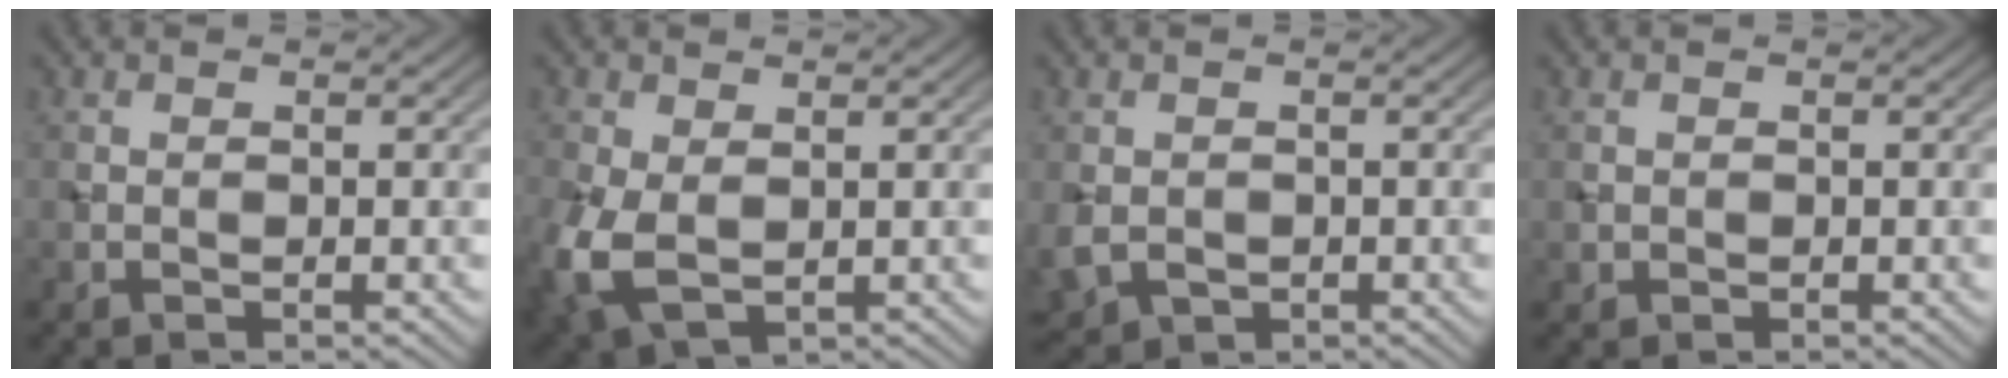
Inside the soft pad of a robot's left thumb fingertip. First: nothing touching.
{"total": 6.8, "force": [-0.7, 4.3, 5.2], "torque": [-0.148, -0.014, -0.010]}
{"total": 2.8, "force": [-0.5, 2.4, 1.5], "torque": [-0.044, -0.014, -0.007]}
{"total": 0.6, "force": [0.0, 0.6, 0.1], "torque": [0.000, -0.005, 0.002]}